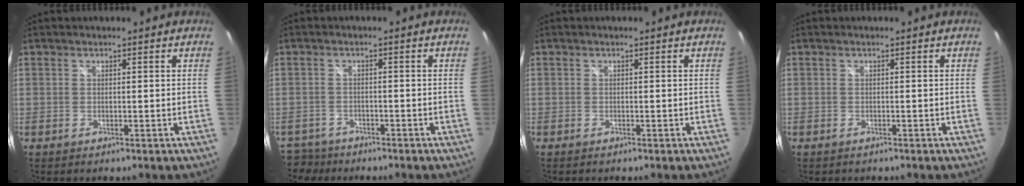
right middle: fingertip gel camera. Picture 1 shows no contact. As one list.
[{"total": 6.6, "force": [-5.5, 3.5, 1.1], "torque": [-0.044, -0.002, -0.094]}, {"total": 0.5, "force": [-0.5, 0.1, 0.0], "torque": [-0.001, -0.001, -0.010]}, {"total": 0.7, "force": [-0.6, 0.3, 0.1], "torque": [-0.005, 0.001, -0.007]}]